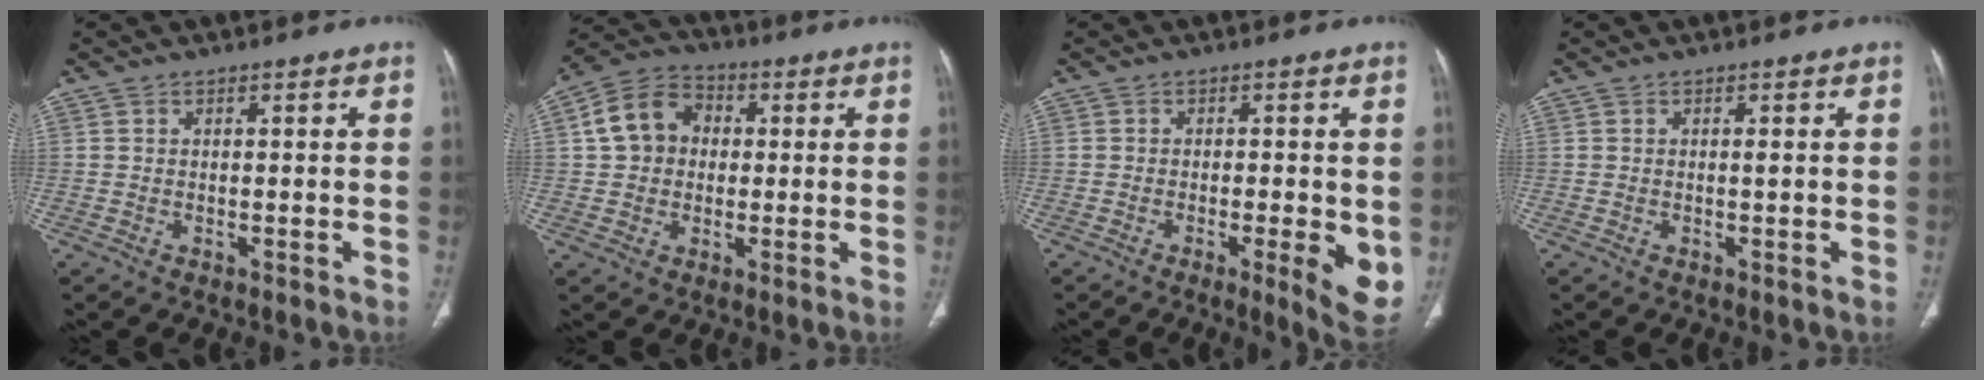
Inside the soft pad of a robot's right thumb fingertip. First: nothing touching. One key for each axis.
{"total": 9.8, "fx": 1.1, "fy": 8.2, "fz": 5.3, "tx": -0.082, "ty": 0.022, "tz": 0.008}
{"total": 7.6, "fx": -1.5, "fy": 1.8, "fz": 7.3, "tx": -0.097, "ty": -0.016, "tz": -0.021}
{"total": 0.9, "fx": 0.1, "fy": 0.1, "fz": 0.9, "tx": -0.019, "ty": -0.001, "tz": 0.002}